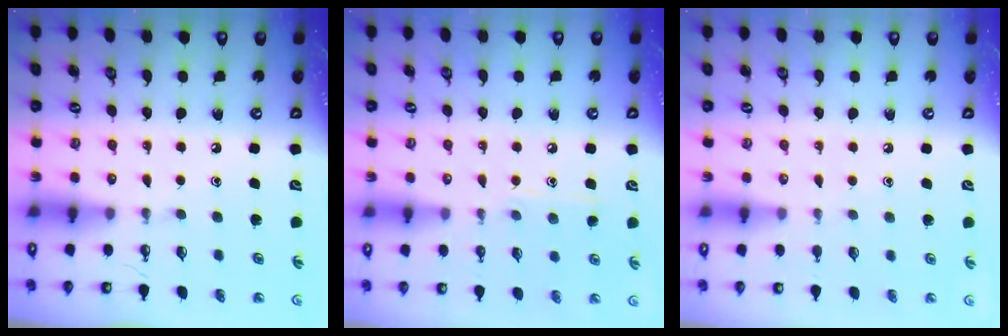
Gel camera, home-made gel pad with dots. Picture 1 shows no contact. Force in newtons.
{"total": 8.0, "press": 8.0, "slide": 0.7}
{"total": 3.7, "press": 3.7, "slide": 0.4}